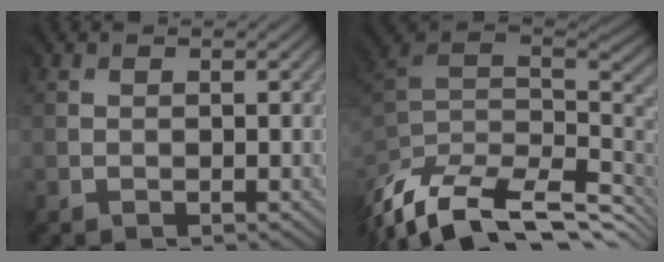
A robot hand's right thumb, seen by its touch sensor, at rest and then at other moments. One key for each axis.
{"total": 10.1, "fx": -4.7, "fy": 4.9, "fz": 7.5, "tx": -0.196, "ty": -0.012, "tz": -0.070}